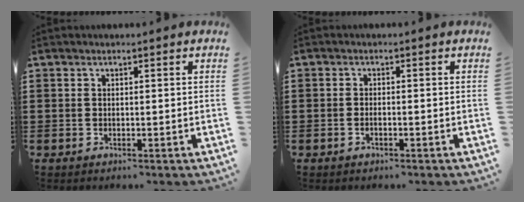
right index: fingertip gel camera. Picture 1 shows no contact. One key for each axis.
{"total": 0.9, "fx": -0.6, "fy": 0.3, "fz": 0.7, "tx": -0.015, "ty": -0.005, "tz": -0.009}